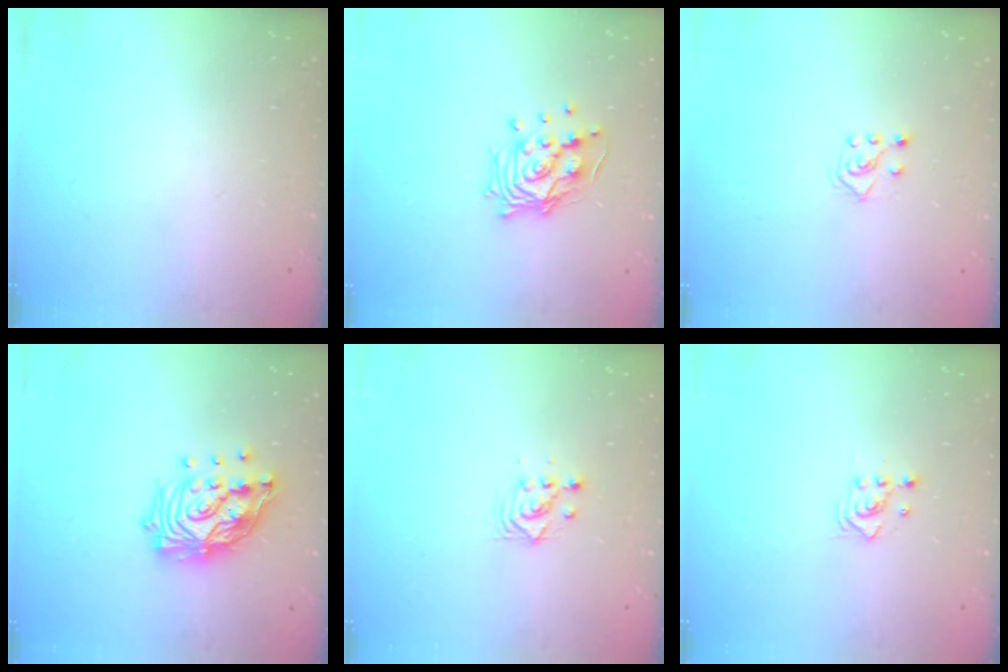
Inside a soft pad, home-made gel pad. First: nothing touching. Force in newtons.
{"total": 12.8, "press": 12.8, "slide": 1.3}
{"total": 4.9, "press": 4.8, "slide": 0.8}
{"total": 16.7, "press": 16.6, "slide": 1.1}
{"total": 3.0, "press": 3.0, "slide": 0.1}
{"total": 2.3, "press": 2.3, "slide": 0.3}